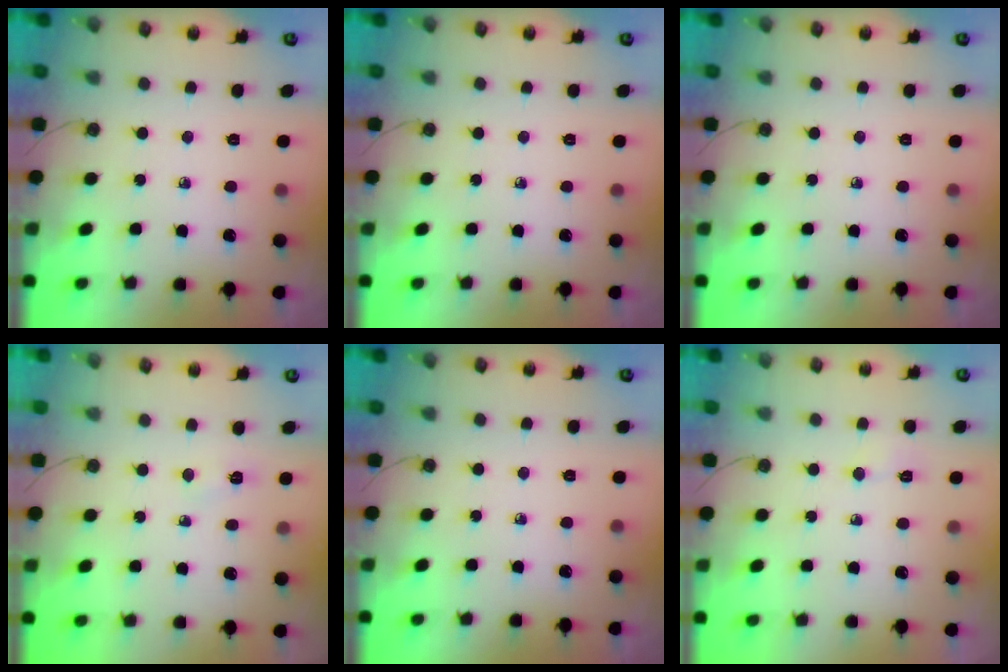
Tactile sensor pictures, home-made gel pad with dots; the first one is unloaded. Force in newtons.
{"total": 0.0}
{"total": 0.0}
{"total": 2.5, "press": 2.4, "slide": 0.4}
{"total": 0.0}
{"total": 2.9, "press": 2.9, "slide": 0.5}